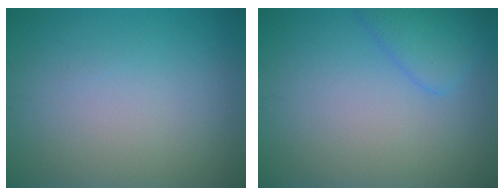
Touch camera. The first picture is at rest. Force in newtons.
{"total": 2.5, "press": 2.5, "slide": 0.2}